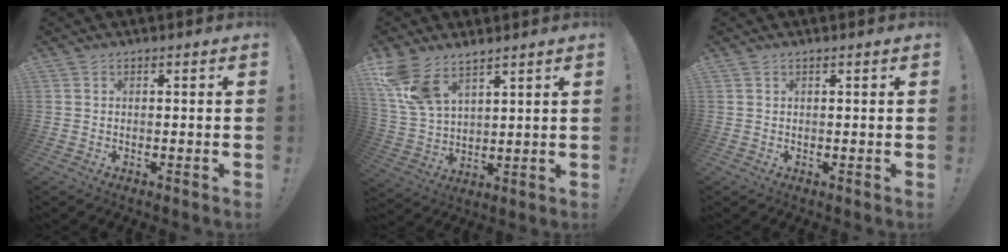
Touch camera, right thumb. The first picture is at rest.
{"total": 11.1, "force": [8.1, 5.2, 5.6], "torque": [-0.123, -0.032, 0.162]}
{"total": 0.6, "force": [0.3, -0.1, 0.5], "torque": [-0.018, 0.003, 0.006]}